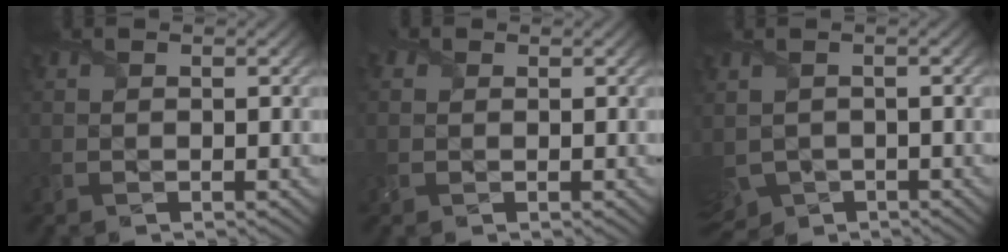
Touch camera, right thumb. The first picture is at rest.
{"total": 1.6, "force": [0.4, 1.5, 0.5], "torque": [-0.017, 0.001, 0.006]}
{"total": 4.3, "force": [-1.7, 3.0, 2.7], "torque": [-0.075, -0.027, -0.024]}